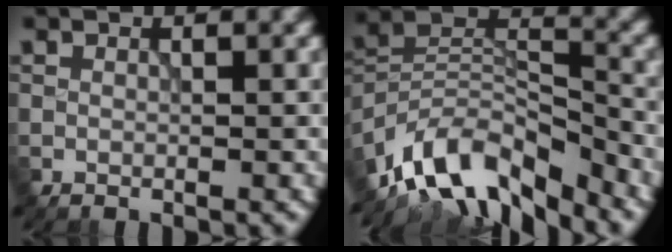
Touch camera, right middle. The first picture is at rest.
{"total": 11.6, "force": [-8.6, 4.6, 6.3], "torque": [-0.111, 0.012, -0.174]}